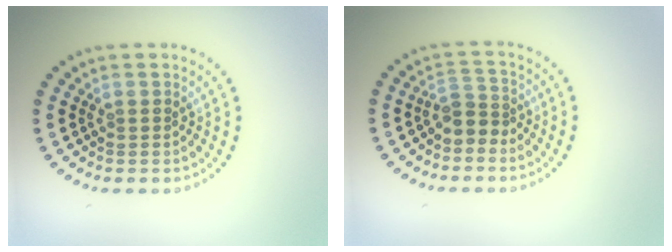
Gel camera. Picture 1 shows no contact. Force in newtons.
{"total": 2.3, "press": 1.7, "slide": 1.5}